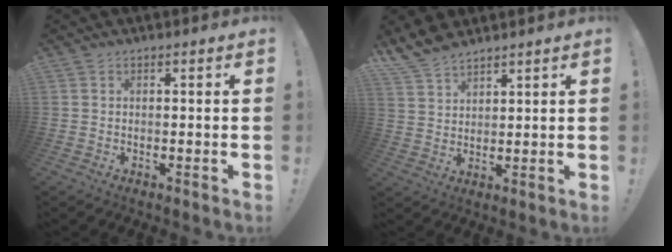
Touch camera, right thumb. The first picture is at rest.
{"total": 7.1, "force": [6.3, 2.6, 2.1], "torque": [-0.046, -0.040, 0.123]}